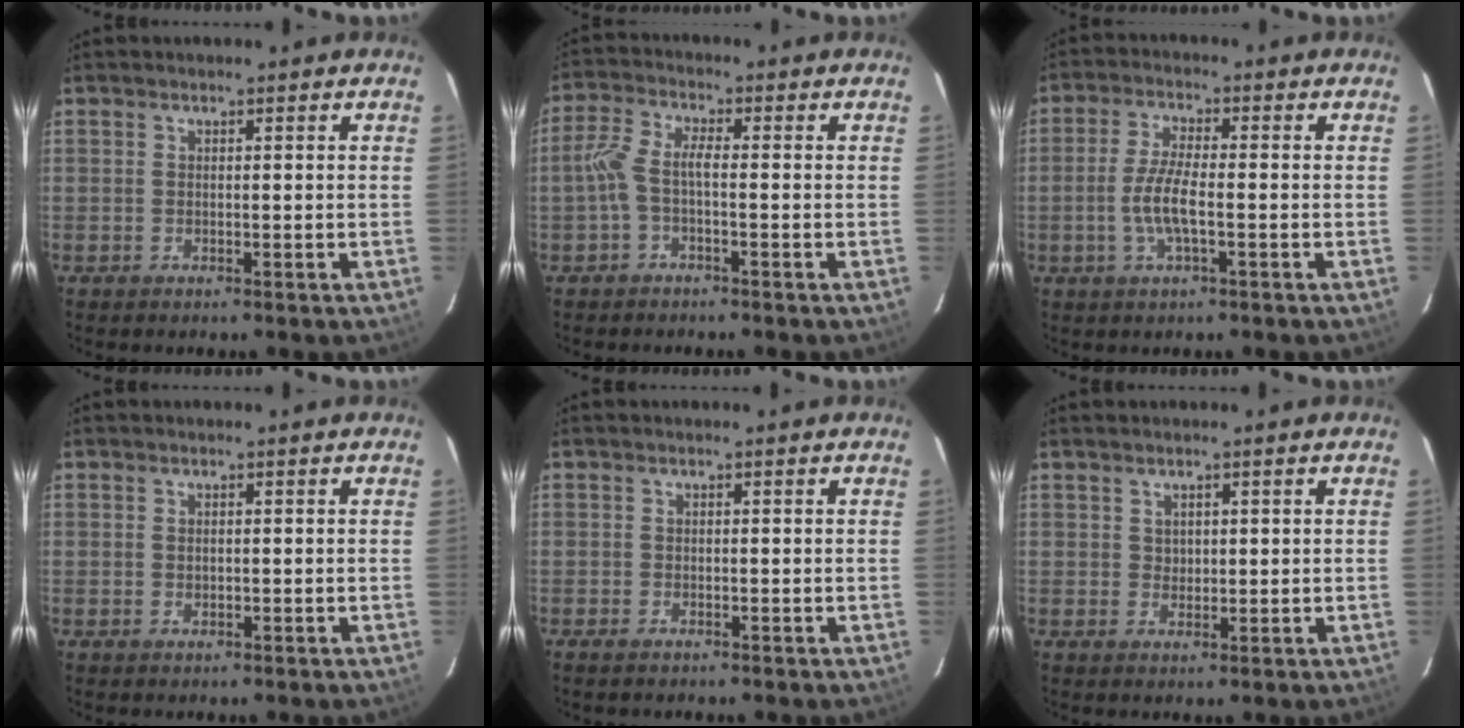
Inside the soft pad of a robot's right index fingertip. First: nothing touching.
{"total": 4.5, "force": [-1.4, 1.2, 4.1], "torque": [-0.097, 0.011, -0.030]}
{"total": 6.4, "force": [-1.6, 1.4, 6.1], "torque": [-0.127, -0.001, -0.034]}
{"total": 0.9, "force": [0.0, 0.7, 0.6], "torque": [-0.011, 0.001, 0.001]}
{"total": 1.1, "force": [-0.8, 0.5, 0.4], "torque": [-0.009, -0.003, -0.018]}
{"total": 1.8, "force": [0.8, 1.5, 0.6], "torque": [-0.005, 0.005, 0.016]}